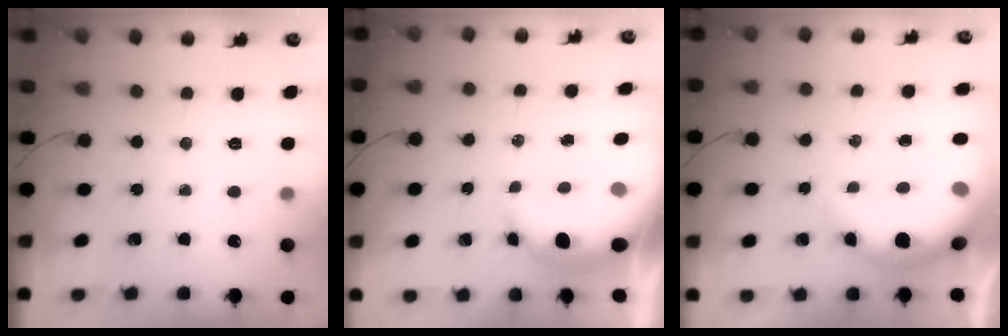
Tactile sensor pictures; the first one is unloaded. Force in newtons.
{"total": 8.8, "press": 8.5, "slide": 1.9}
{"total": 11.0, "press": 10.8, "slide": 2.2}